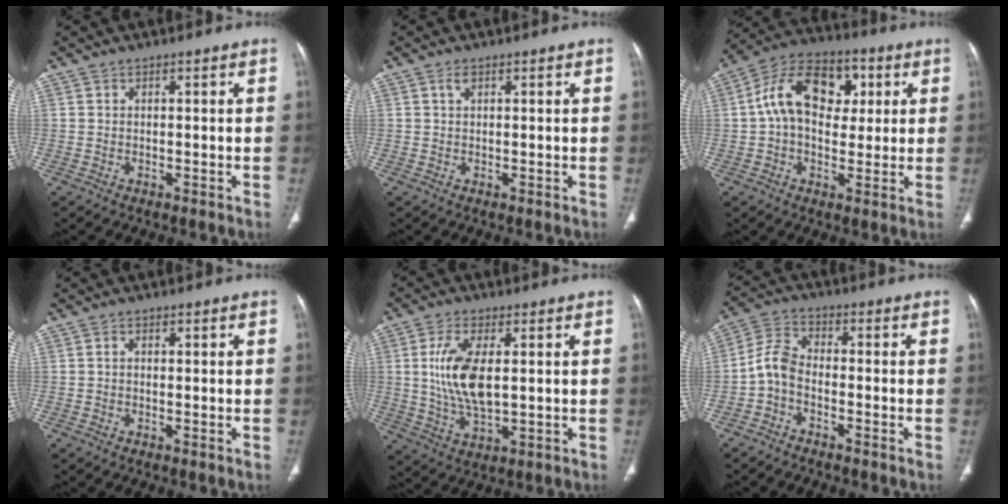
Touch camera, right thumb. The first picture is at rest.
{"total": 1.1, "force": [0.6, 0.5, 0.7], "torque": [-0.016, 0.005, 0.010]}
{"total": 15.8, "force": [3.1, 10.6, 11.3], "torque": [-0.159, 0.022, 0.043]}
{"total": 0.5, "force": [0.0, 0.3, 0.4], "torque": [-0.005, 0.001, -0.003]}
{"total": 11.0, "force": [1.5, 5.1, 9.6], "torque": [-0.193, -0.013, 0.034]}
{"total": 5.4, "force": [-2.2, 3.0, 3.8], "torque": [-0.079, 0.027, -0.059]}